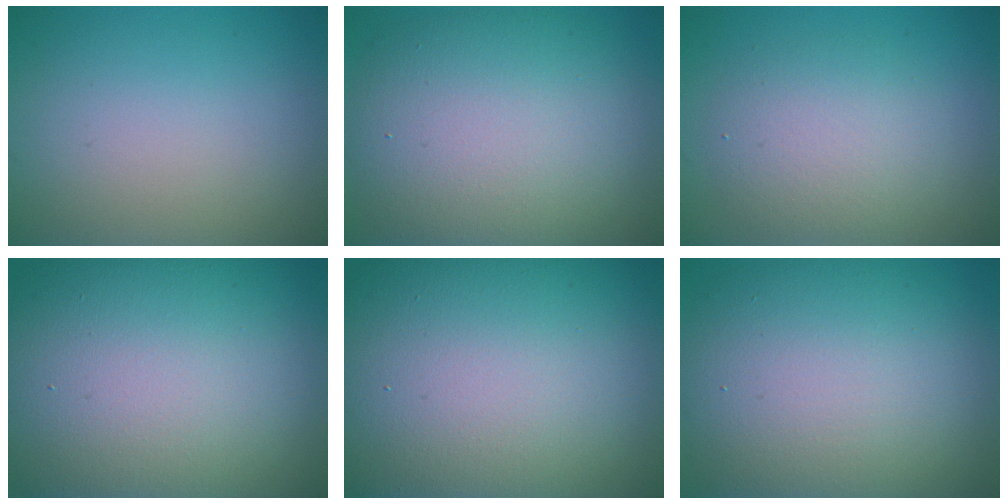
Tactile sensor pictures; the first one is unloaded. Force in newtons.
{"total": 11.8, "press": 11.8, "slide": 0.9}
{"total": 4.0, "press": 4.0, "slide": 0.3}
{"total": 20.3, "press": 20.3, "slide": 1.1}
{"total": 21.9, "press": 21.9, "slide": 0.9}
{"total": 13.9, "press": 13.9, "slide": 0.5}